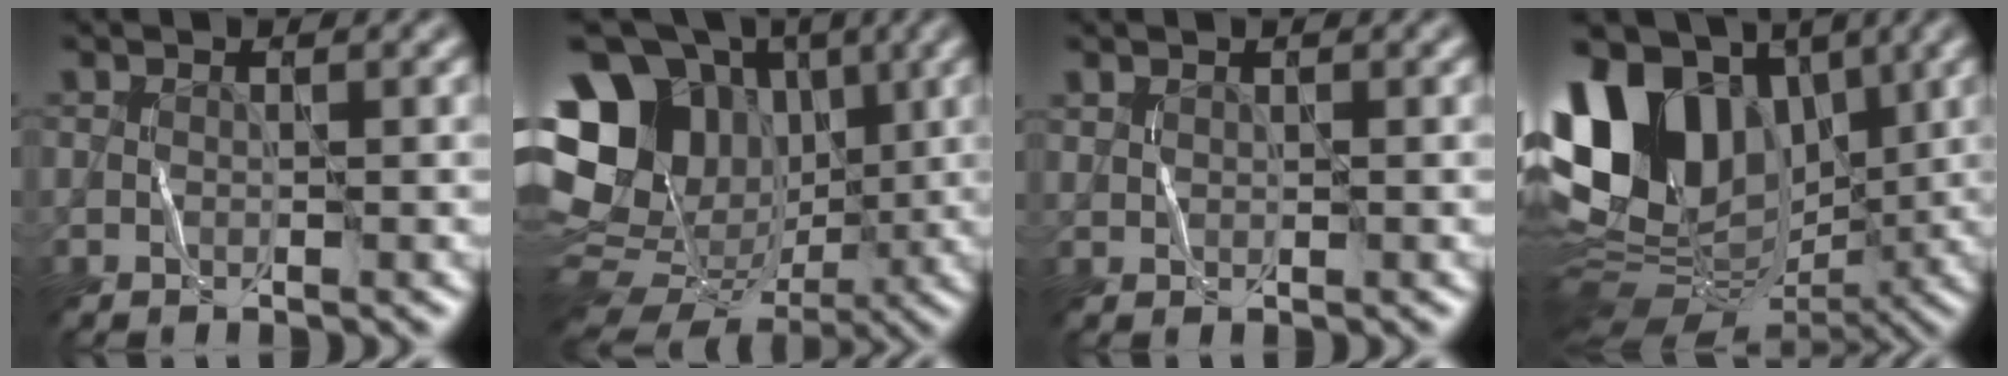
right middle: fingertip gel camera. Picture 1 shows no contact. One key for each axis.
{"total": 19.8, "fx": 3.7, "fy": 16.0, "fz": 11.1, "tx": -0.234, "ty": 0.028, "tz": 0.067}
{"total": 0.9, "fx": 0.6, "fy": 0.5, "fz": 0.4, "tx": -0.011, "ty": -0.002, "tz": 0.015}
{"total": 16.1, "fx": 4.0, "fy": 11.3, "fz": 10.7, "tx": -0.203, "ty": 0.034, "tz": 0.070}